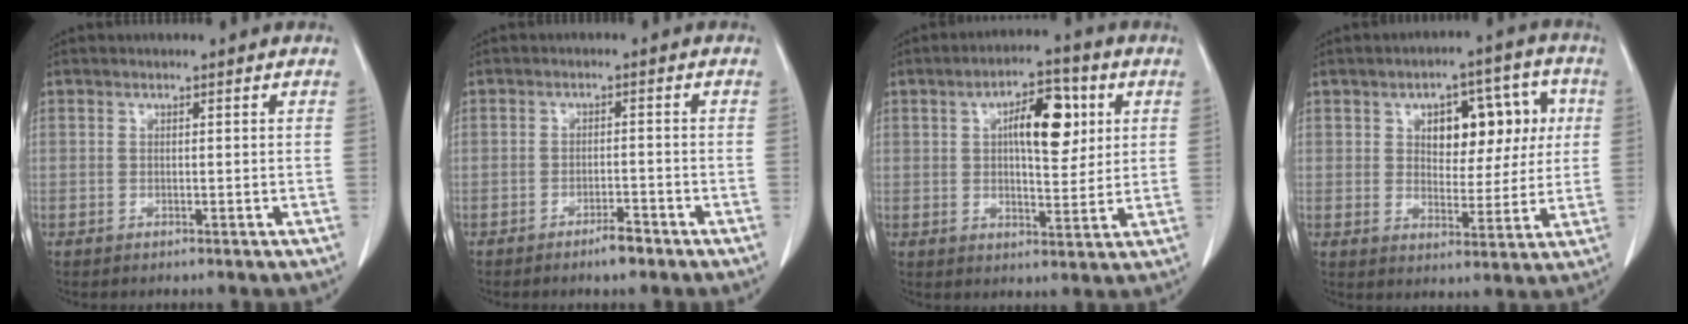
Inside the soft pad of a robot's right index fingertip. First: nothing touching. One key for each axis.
{"total": 2.9, "fx": -2.2, "fy": 0.5, "fz": 1.8, "tx": -0.031, "ty": 0.000, "tz": -0.035}
{"total": 9.6, "fx": 2.8, "fy": 3.5, "fz": 8.4, "tx": -0.131, "ty": 0.014, "tz": 0.045}
{"total": 10.8, "fx": 2.9, "fy": 5.9, "fz": 8.6, "tx": -0.107, "ty": 0.033, "tz": 0.047}